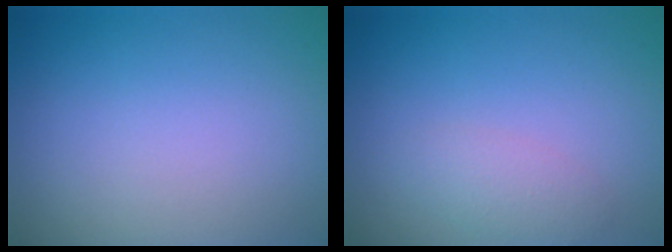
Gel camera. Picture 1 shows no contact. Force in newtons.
{"total": 1.7, "press": 1.7, "slide": 0.1}